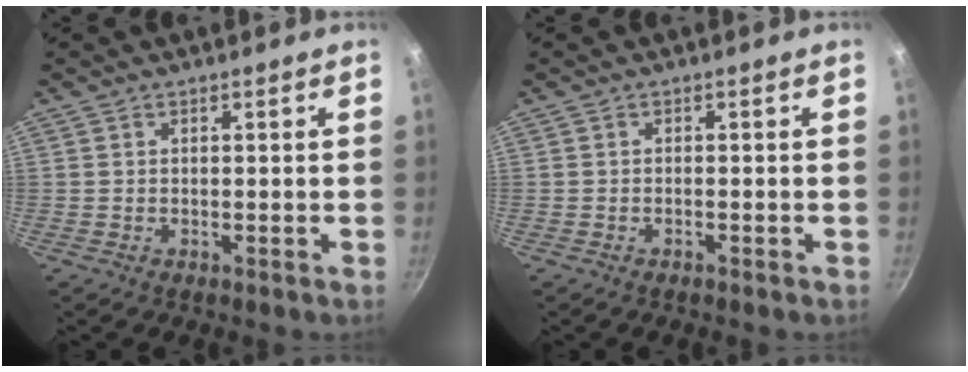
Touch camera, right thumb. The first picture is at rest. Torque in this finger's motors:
{"motor_torque": [-0.12, -0.01, -0.40, 0.02, -0.01]}